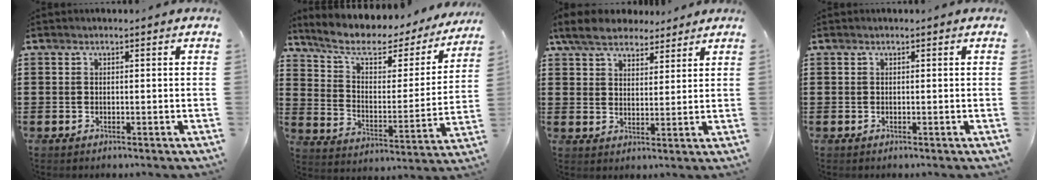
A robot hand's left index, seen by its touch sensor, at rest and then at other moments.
{"total": 7.4, "force": [5.0, 3.3, 4.3], "torque": [-0.097, -0.029, 0.083]}
{"total": 6.2, "force": [5.3, 2.6, 2.0], "torque": [-0.060, -0.005, 0.099]}
{"total": 0.0}